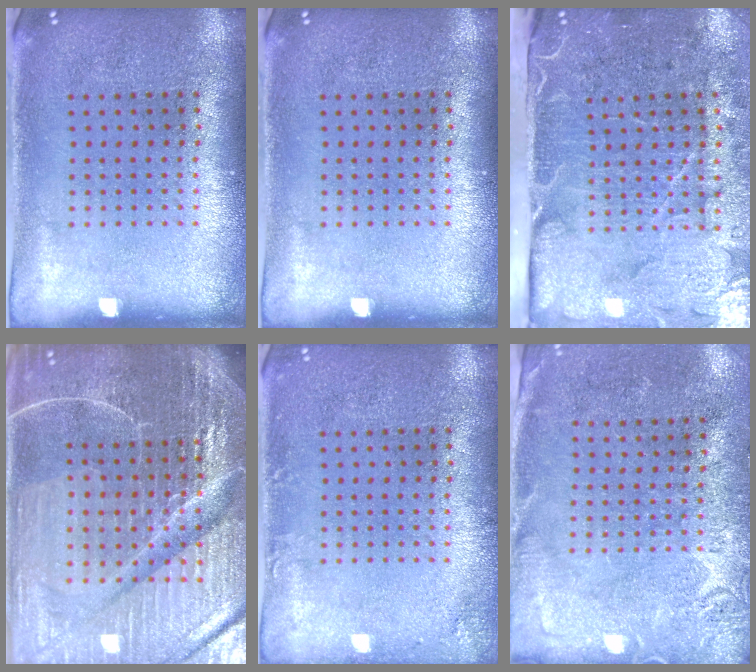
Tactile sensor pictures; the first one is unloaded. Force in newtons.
{"total": 0.0}
{"total": 4.9, "press": 4.0, "slide": 2.9}
{"total": 7.1, "press": 6.1, "slide": 3.5}
{"total": 1.3, "press": 1.3, "slide": 0.0}
{"total": 2.6, "press": 2.4, "slide": 1.1}